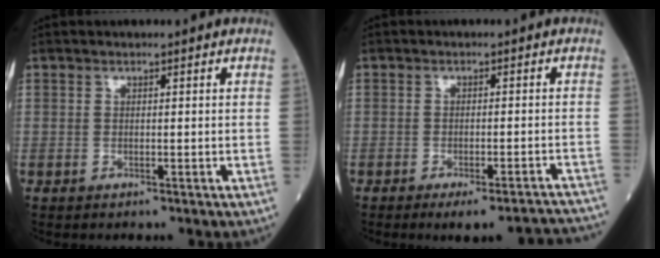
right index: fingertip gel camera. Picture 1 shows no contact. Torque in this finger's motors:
{"motor_torque": [-0.33, -0.32, -0.43, -0.10]}